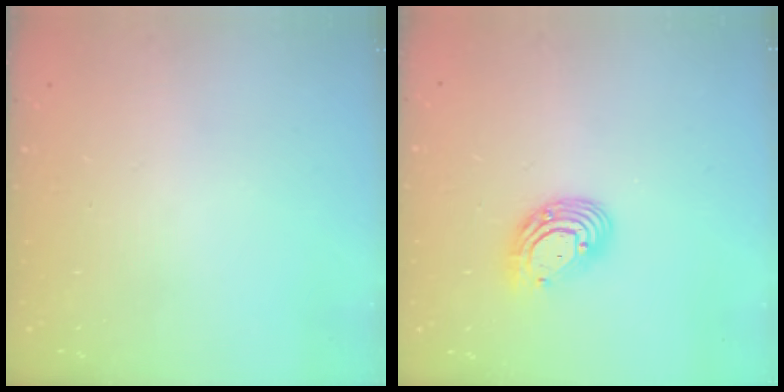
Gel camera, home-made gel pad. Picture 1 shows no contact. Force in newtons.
{"total": 9.9, "press": 9.8, "slide": 1.2}